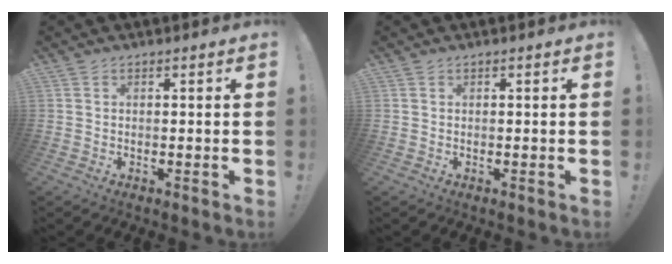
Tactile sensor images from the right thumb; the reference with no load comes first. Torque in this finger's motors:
{"motor_torque": [-0.02, 0.02, 0.07, -0.08, 0.04]}